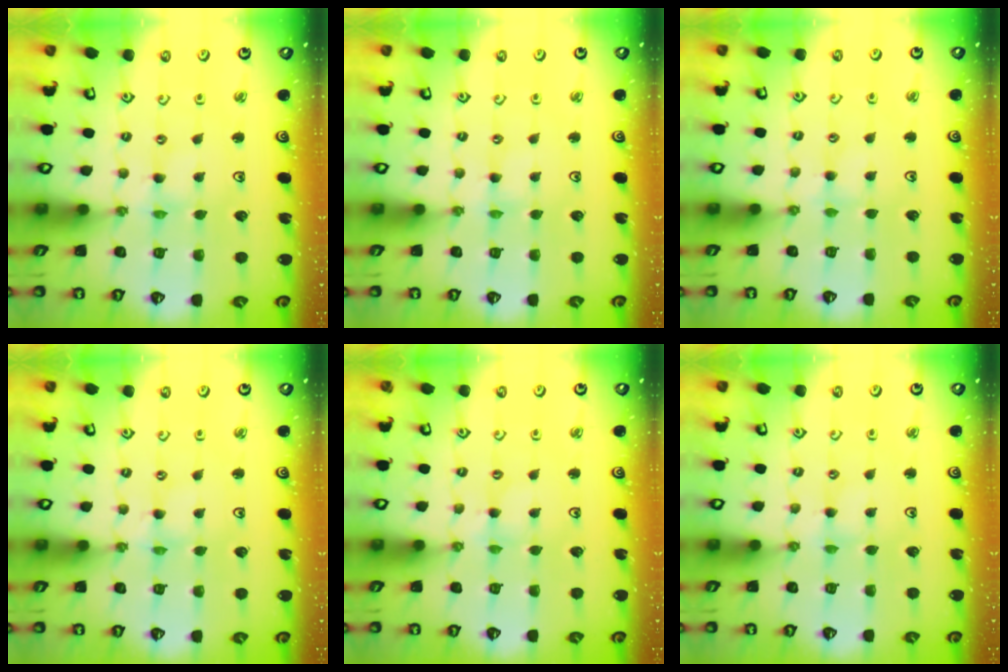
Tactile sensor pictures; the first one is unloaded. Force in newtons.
{"total": 1.1, "press": 1.1, "slide": 0.2}
{"total": 1.8, "press": 1.8, "slide": 0.4}
{"total": 0.0}
{"total": 1.7, "press": 1.6, "slide": 0.3}
{"total": 1.6, "press": 1.5, "slide": 0.4}